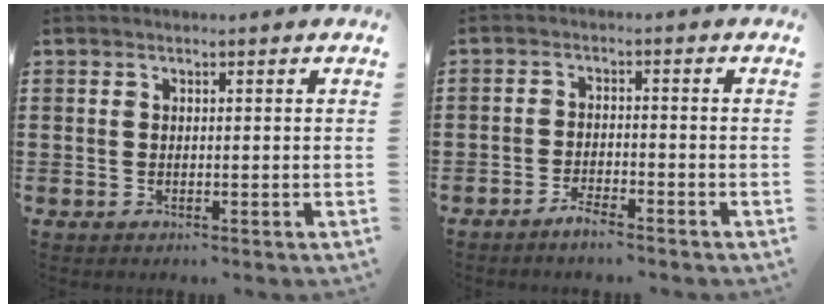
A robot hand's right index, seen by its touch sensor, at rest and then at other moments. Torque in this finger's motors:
{"motor_torque": [0.00, 0.14, 0.04, -0.01]}